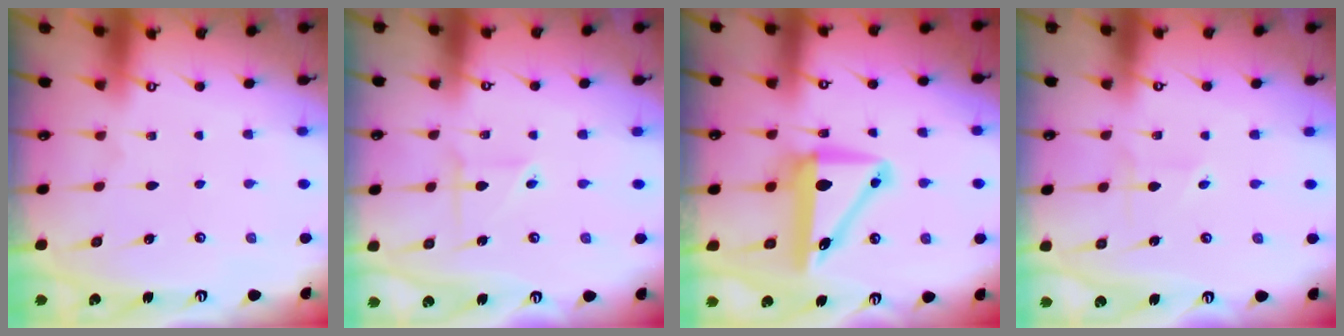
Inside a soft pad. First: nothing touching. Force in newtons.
{"total": 2.8, "press": 2.7, "slide": 0.6}
{"total": 10.2, "press": 9.9, "slide": 2.4}
{"total": 1.8, "press": 1.8, "slide": 0.1}